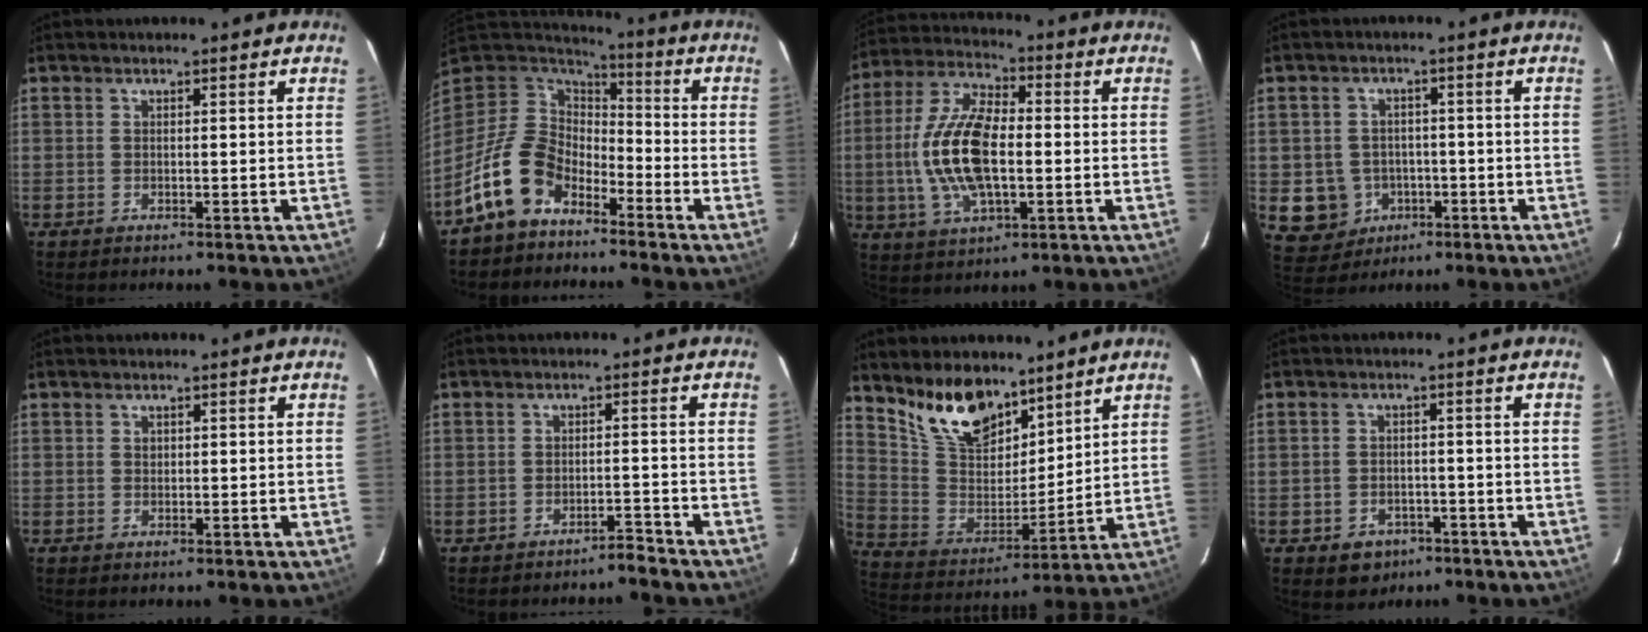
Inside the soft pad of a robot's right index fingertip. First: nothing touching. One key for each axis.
{"total": 13.1, "fx": -8.1, "fy": 8.2, "fz": 6.1, "tx": -0.139, "ty": 0.018, "tz": -0.150}
{"total": 15.7, "fx": -1.3, "fy": 7.2, "fz": 13.9, "tx": -0.289, "ty": 0.007, "tz": -0.025}
{"total": 8.4, "fx": -2.3, "fy": 7.8, "fz": 1.9, "tx": -0.068, "ty": 0.018, "tz": -0.018}
{"total": 0.7, "fx": 0.2, "fy": 0.7, "fz": 0.2, "tx": -0.001, "ty": 0.003, "tz": 0.005}
{"total": 2.6, "fx": -2.6, "fy": -0.1, "fz": 0.4, "tx": -0.014, "ty": 0.005, "tz": -0.036}
{"total": 15.4, "fx": 11.1, "fy": 7.4, "fz": 7.6, "tx": -0.162, "ty": 0.013, "tz": 0.223}
{"total": 5.5, "fx": -3.0, "fy": 4.3, "fz": 1.6, "tx": -0.042, "ty": 0.008, "tz": -0.031}